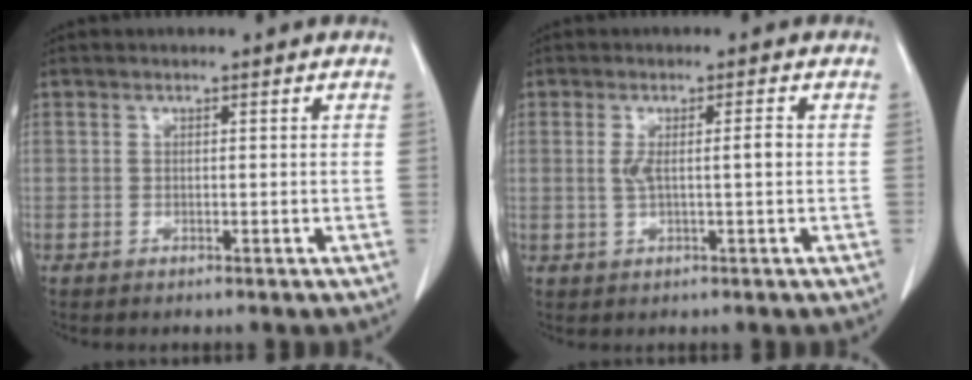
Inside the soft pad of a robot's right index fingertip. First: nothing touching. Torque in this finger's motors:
{"motor_torque": [0.05, 0.13, 0.11, 0.01]}